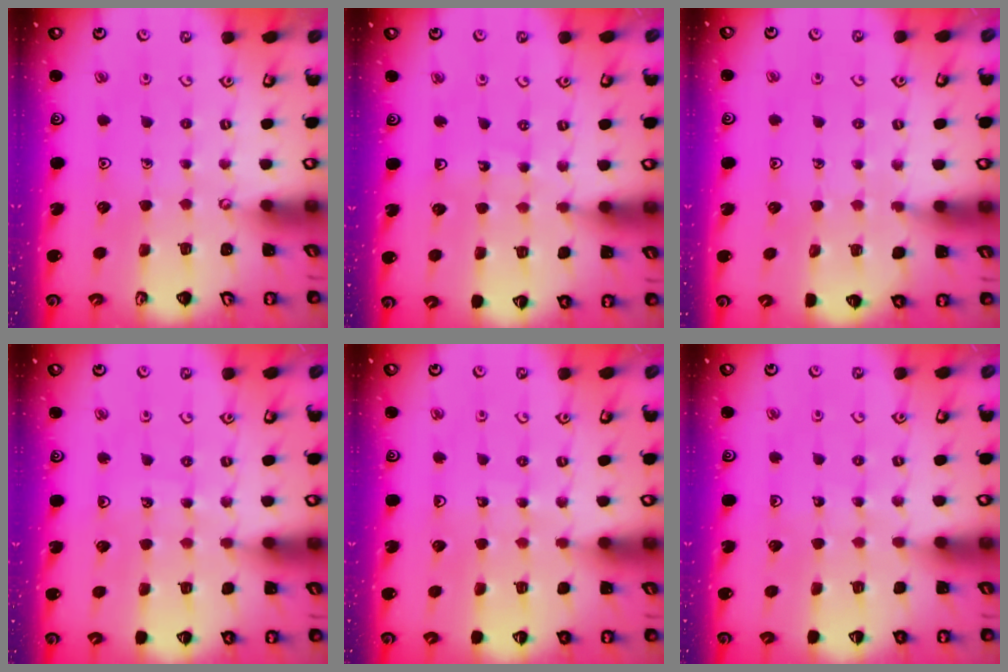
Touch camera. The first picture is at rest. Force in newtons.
{"total": 6.4, "press": 5.8, "slide": 2.7}
{"total": 5.9, "press": 5.8, "slide": 1.1}
{"total": 4.4, "press": 4.0, "slide": 1.6}
{"total": 3.2, "press": 3.0, "slide": 0.8}
{"total": 3.1, "press": 3.1, "slide": 0.3}